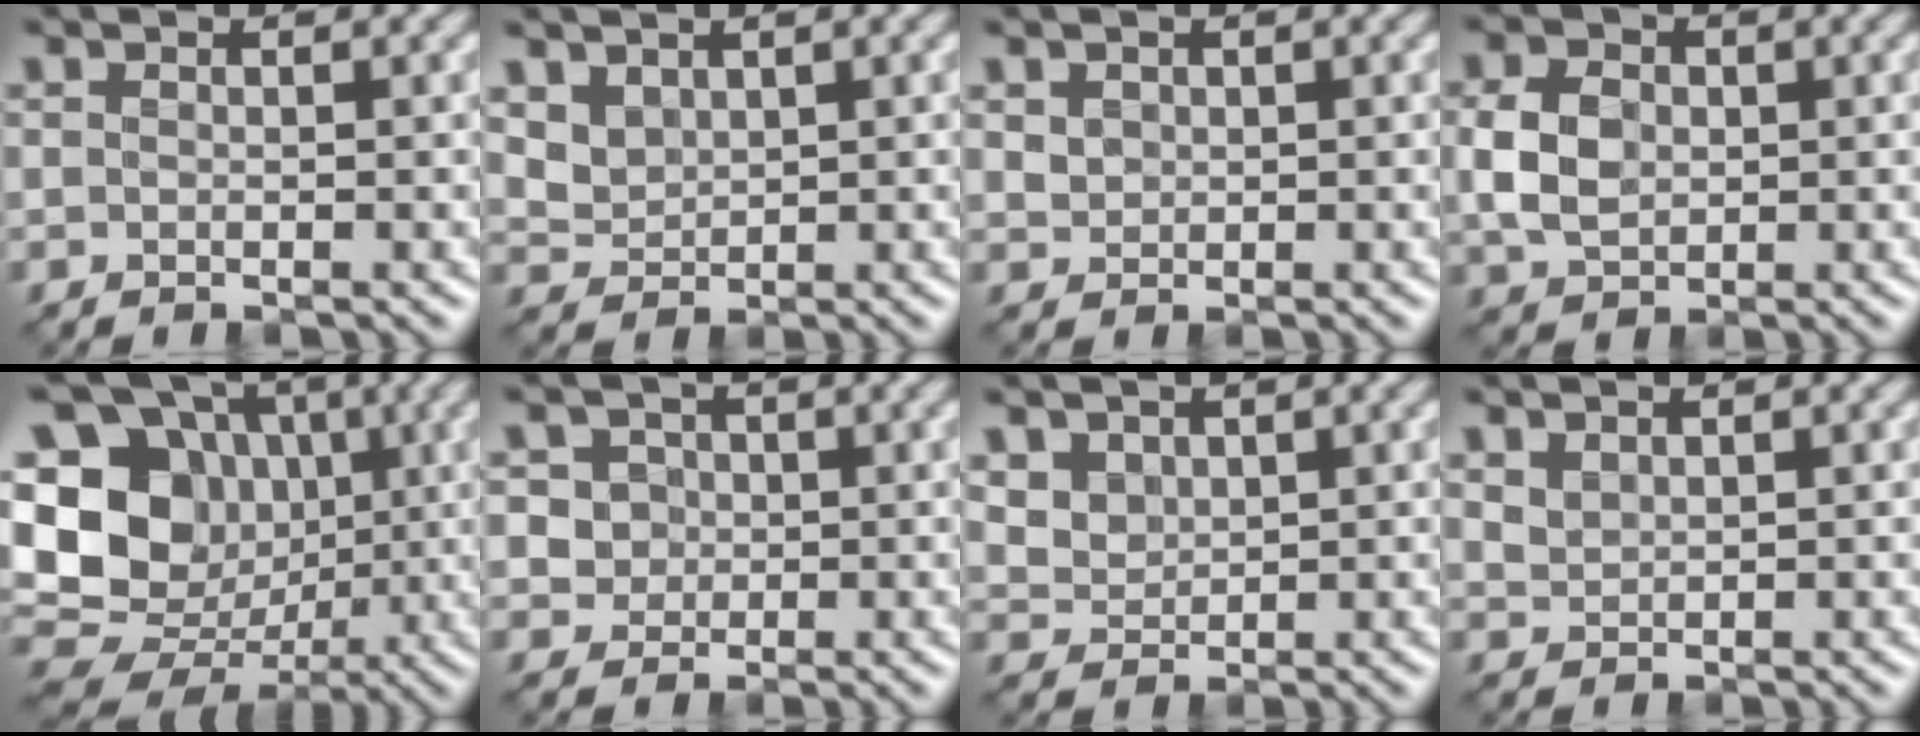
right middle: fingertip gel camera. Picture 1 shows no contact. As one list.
[{"total": 2.7, "force": [1.7, 1.8, 1.1], "torque": [-0.034, -0.007, 0.044]}, {"total": 1.3, "force": [0.6, 1.0, 0.4], "torque": [-0.008, -0.003, 0.017]}, {"total": 4.3, "force": [0.1, 3.4, 2.7], "torque": [-0.065, -0.003, 0.000]}, {"total": 16.7, "force": [1.1, 14.7, 7.8], "torque": [-0.185, 0.019, 0.009]}, {"total": 4.2, "force": [1.3, 3.7, 1.5], "torque": [-0.015, 0.016, 0.016]}, {"total": 3.7, "force": [2.2, 2.5, 1.5], "torque": [-0.052, 0.002, 0.059]}, {"total": 1.4, "force": [1.1, 0.7, 0.5], "torque": [-0.014, -0.001, 0.026]}]